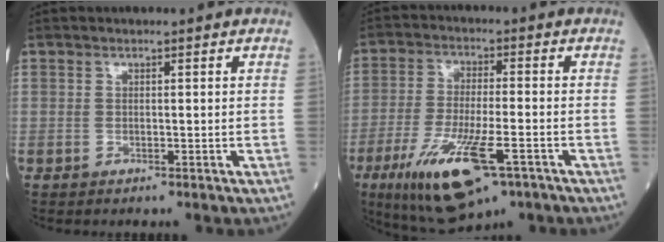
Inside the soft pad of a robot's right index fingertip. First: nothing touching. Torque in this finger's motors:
{"motor_torque": [0.51, -0.52, 0.34, 0.18]}